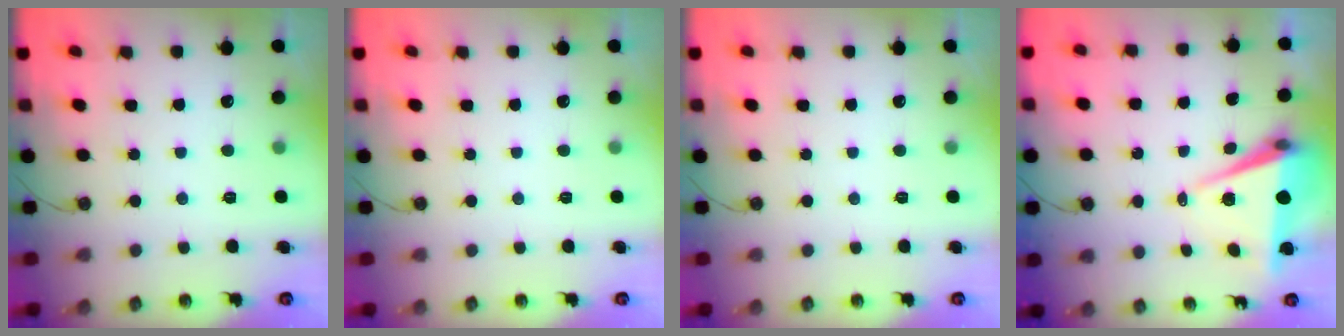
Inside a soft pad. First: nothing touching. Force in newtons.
{"total": 0.0}
{"total": 0.0}
{"total": 6.8, "press": 5.4, "slide": 4.1}